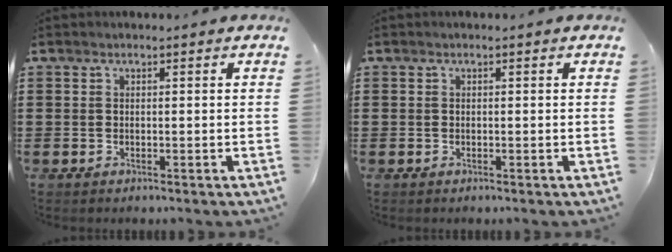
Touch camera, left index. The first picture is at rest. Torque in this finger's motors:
{"motor_torque": [0.00, 0.00, 0.00, 0.00]}